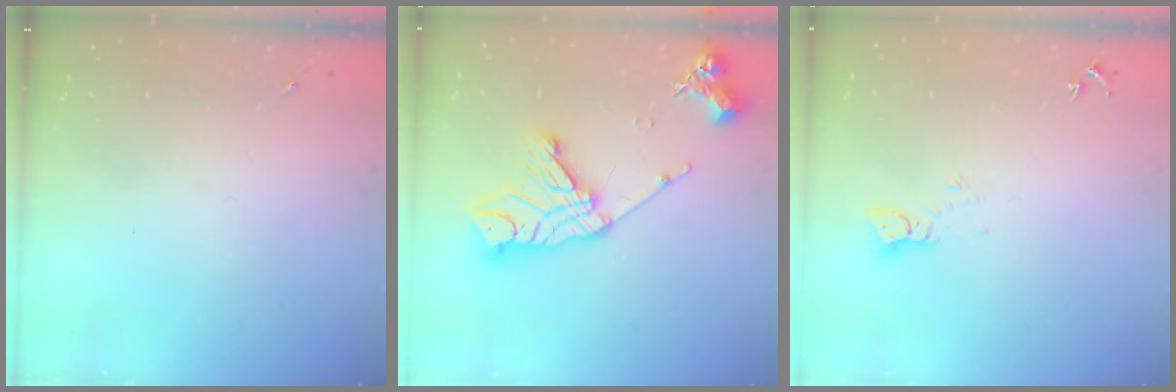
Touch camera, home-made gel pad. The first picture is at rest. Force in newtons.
{"total": 17.7, "press": 17.6, "slide": 1.3}
{"total": 3.7, "press": 3.7, "slide": 0.3}